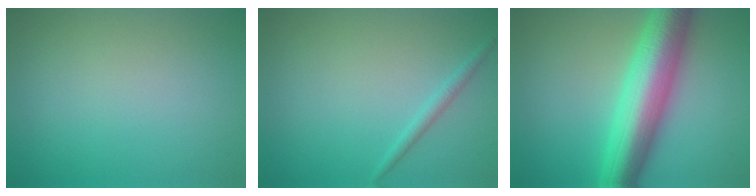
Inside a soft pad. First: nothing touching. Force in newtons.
{"total": 1.1, "press": 1.1, "slide": 0.0}
{"total": 9.3, "press": 9.3, "slide": 0.2}